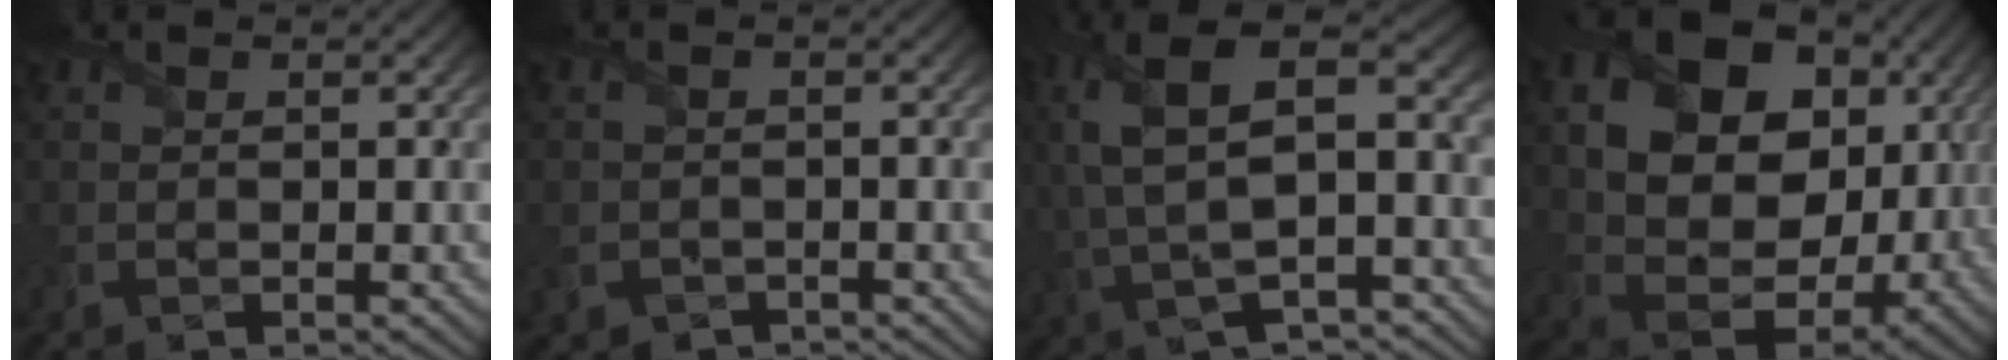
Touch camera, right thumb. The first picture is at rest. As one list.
[{"total": 2.0, "force": [-1.3, 1.4, 0.5], "torque": [-0.015, -0.007, -0.026]}, {"total": 12.2, "force": [1.5, 5.3, 10.8], "torque": [-0.257, 0.011, 0.029]}, {"total": 19.1, "force": [5.2, 14.0, 11.8], "torque": [-0.260, -0.007, 0.133]}]